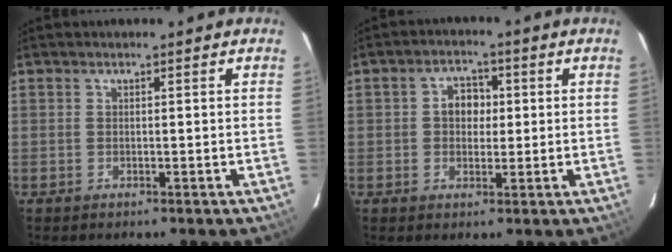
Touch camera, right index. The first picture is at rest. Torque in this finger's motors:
{"motor_torque": [0.23, 0.07, 0.35, 0.04]}